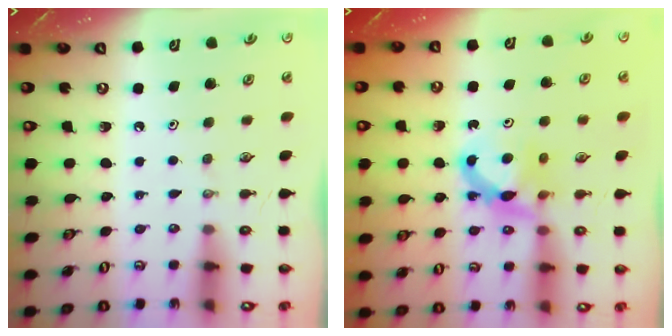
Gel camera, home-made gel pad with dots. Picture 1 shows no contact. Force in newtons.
{"total": 7.2, "press": 7.2, "slide": 0.4}